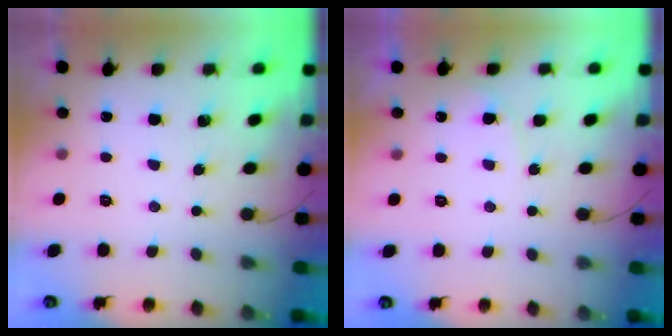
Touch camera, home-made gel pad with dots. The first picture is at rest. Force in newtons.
{"total": 5.5, "press": 5.5, "slide": 0.5}